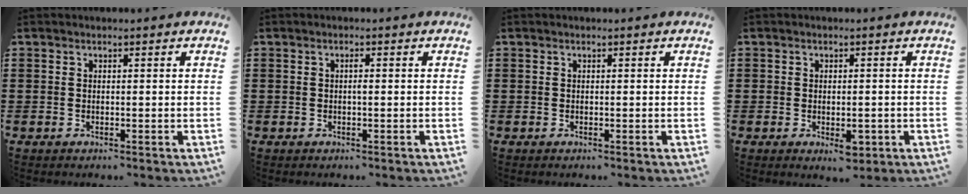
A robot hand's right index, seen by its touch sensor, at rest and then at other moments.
{"total": 0.9, "force": [-0.1, 0.1, 0.9], "torque": [-0.016, -0.004, -0.001]}
{"total": 0.0}
{"total": 2.9, "force": [-1.1, 1.6, 2.2], "torque": [-0.038, 0.001, -0.020]}